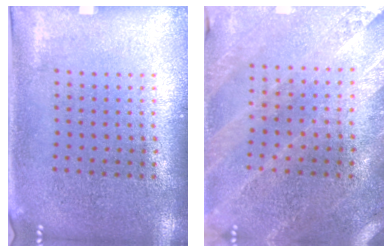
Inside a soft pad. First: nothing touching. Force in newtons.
{"total": 0.6, "press": 0.6, "slide": 0.2}